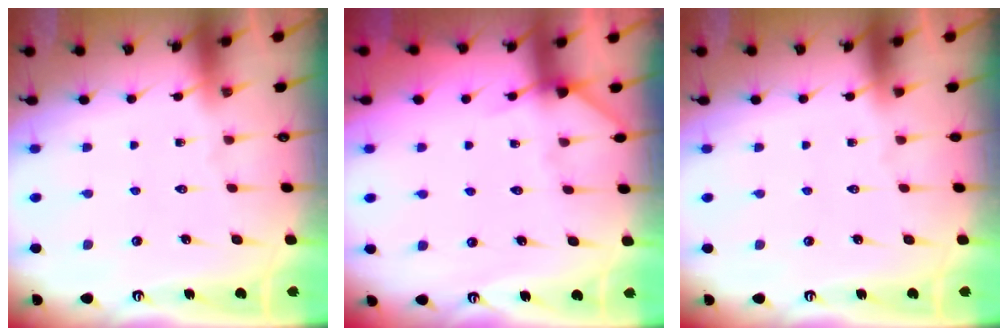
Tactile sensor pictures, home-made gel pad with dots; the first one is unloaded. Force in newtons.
{"total": 4.4, "press": 4.3, "slide": 0.6}
{"total": 0.0}